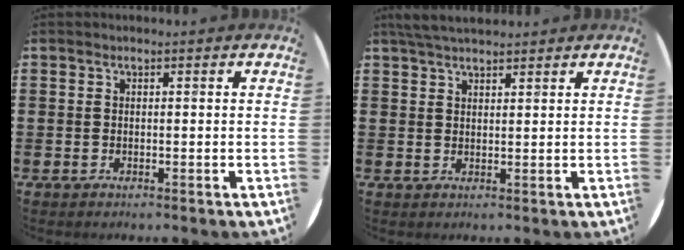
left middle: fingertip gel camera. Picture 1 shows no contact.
{"total": 3.3, "force": [3.1, 0.6, 1.1], "torque": [-0.029, -0.001, 0.058]}